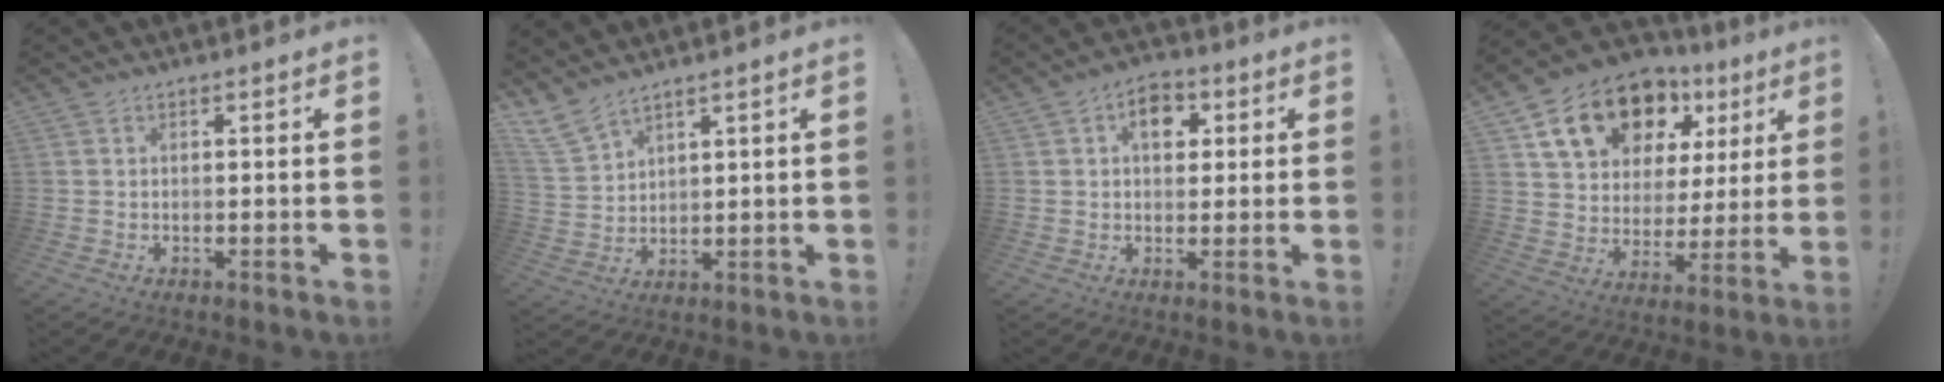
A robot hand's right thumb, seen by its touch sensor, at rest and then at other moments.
{"total": 7.5, "force": [6.4, 2.8, 2.7], "torque": [-0.066, -0.033, 0.128]}
{"total": 7.3, "force": [2.0, 5.4, 4.5], "torque": [-0.052, 0.003, 0.031]}
{"total": 18.3, "force": [10.7, 11.8, 8.9], "torque": [-0.137, -0.052, 0.206]}